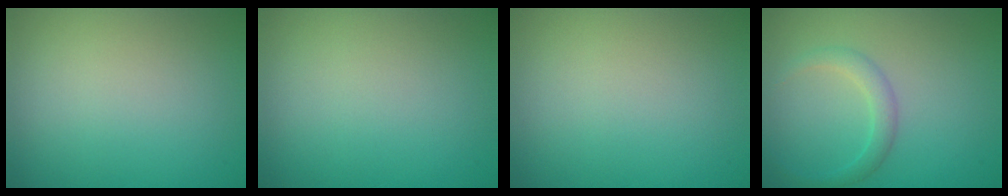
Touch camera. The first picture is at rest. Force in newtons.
{"total": 0.0}
{"total": 0.0}
{"total": 1.8, "press": 1.8, "slide": 0.1}